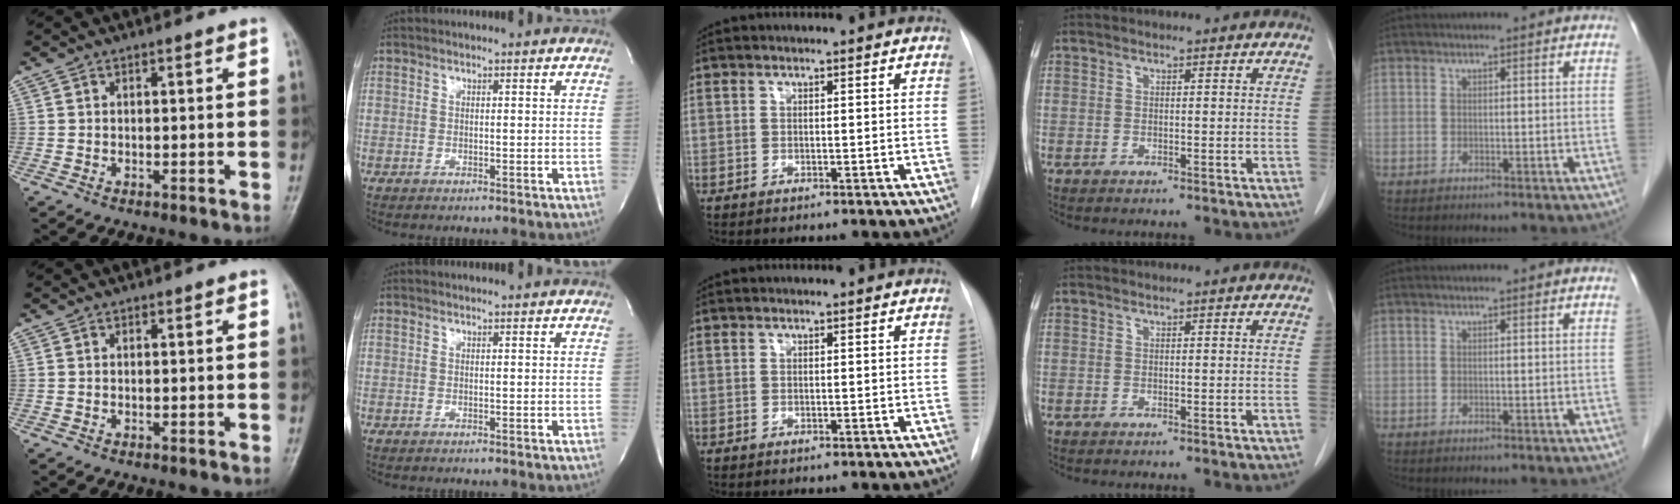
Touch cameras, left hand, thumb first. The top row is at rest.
{}